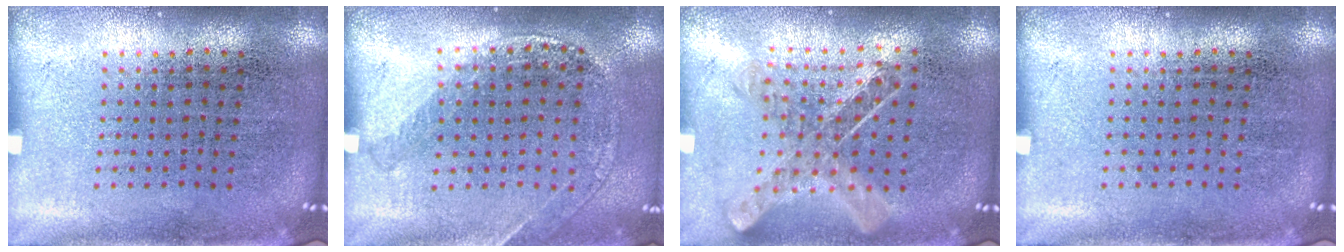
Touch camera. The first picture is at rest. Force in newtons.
{"total": 1.2, "press": 1.2, "slide": 0.2}
{"total": 1.0, "press": 1.0, "slide": 0.1}
{"total": 0.0}